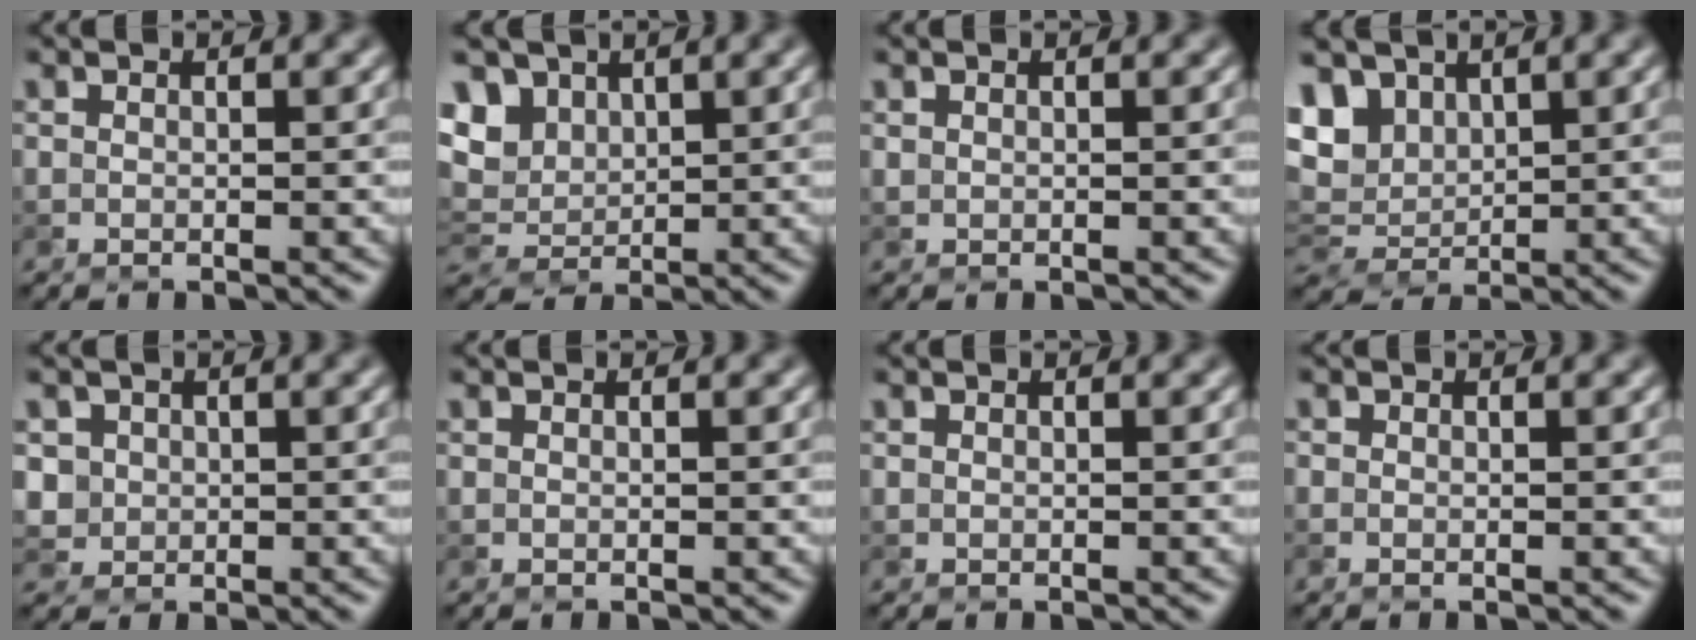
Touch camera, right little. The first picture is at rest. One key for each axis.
{"total": 5.8, "fx": 2.7, "fy": 4.2, "fz": 2.9, "tx": -0.085, "ty": 0.012, "tz": 0.049}
{"total": 0.0}
{"total": 6.3, "fx": 2.9, "fy": 4.3, "fz": 3.5, "tx": -0.096, "ty": 0.015, "tz": 0.061}
{"total": 2.3, "fx": 0.6, "fy": 2.1, "fz": 0.5, "tx": -0.010, "ty": 0.001, "tz": 0.030}
{"total": 0.0}
{"total": 0.0}
{"total": 0.0}